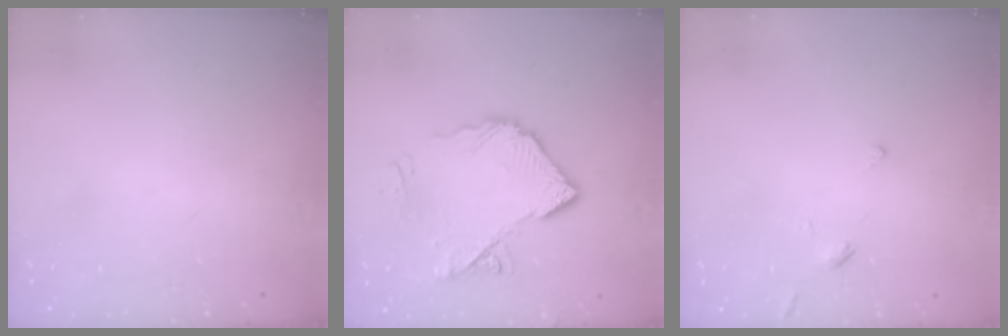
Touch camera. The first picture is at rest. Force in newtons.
{"total": 13.9, "press": 13.8, "slide": 1.7}
{"total": 2.4, "press": 2.3, "slide": 0.6}